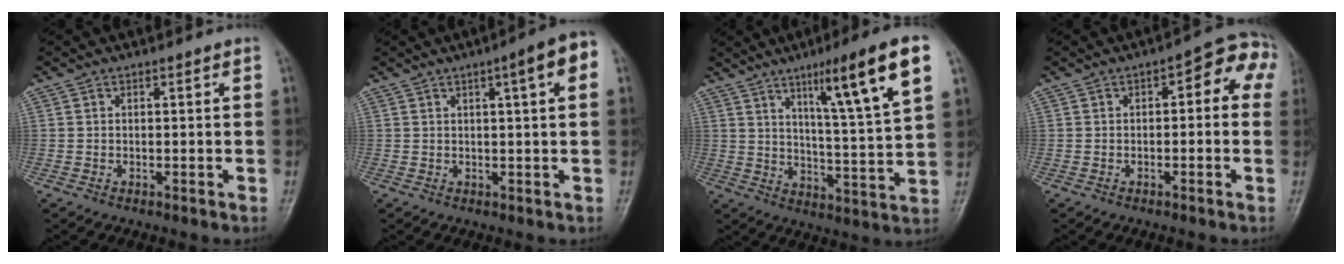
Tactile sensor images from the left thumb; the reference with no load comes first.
{"total": 6.6, "force": [2.4, 0.9, 6.0], "torque": [-0.079, 0.011, 0.027]}
{"total": 16.4, "force": [8.1, 1.3, 14.1], "torque": [-0.213, -0.031, 0.125]}
{"total": 7.7, "force": [1.1, 3.7, 6.6], "torque": [-0.051, 0.036, 0.000]}